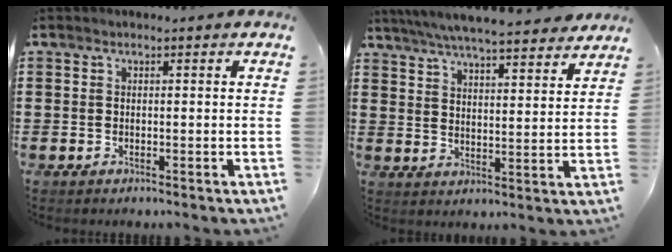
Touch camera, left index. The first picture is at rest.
{"total": 6.3, "force": [6.0, 0.0, 2.0], "torque": [-0.063, -0.030, 0.105]}